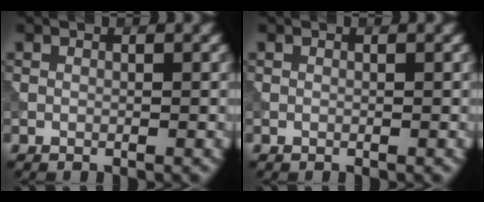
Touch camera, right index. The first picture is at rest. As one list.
[{"total": 0.0}]